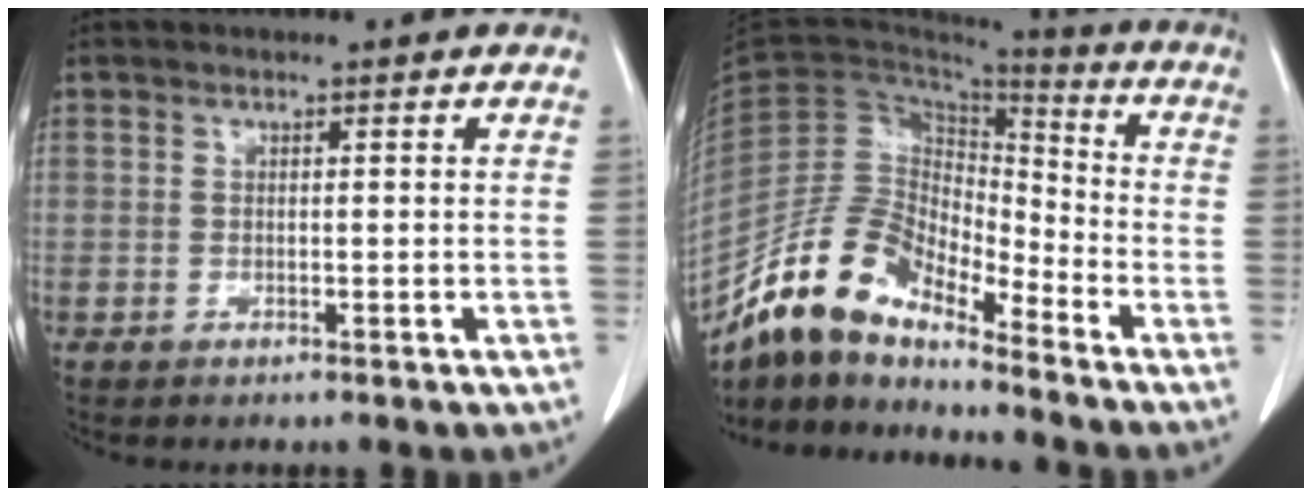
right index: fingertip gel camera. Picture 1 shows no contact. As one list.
[{"total": 12.5, "force": [-10.6, 4.2, 5.0], "torque": [-0.097, 0.040, -0.201]}]